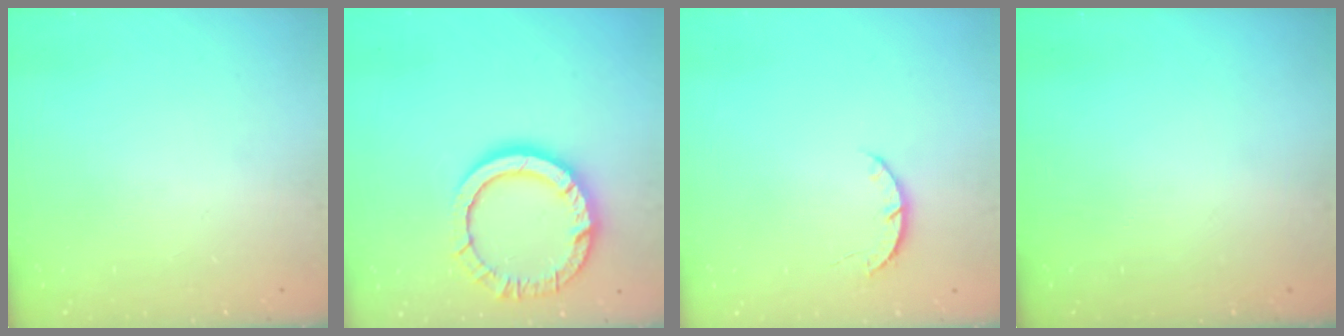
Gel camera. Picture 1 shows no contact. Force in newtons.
{"total": 13.5, "press": 13.5, "slide": 1.3}
{"total": 3.9, "press": 3.9, "slide": 0.4}
{"total": 0.0}